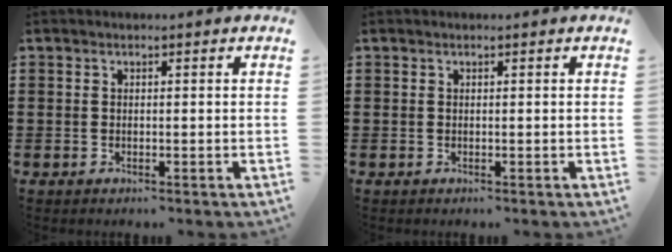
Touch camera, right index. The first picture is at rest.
{"total": 0.0}